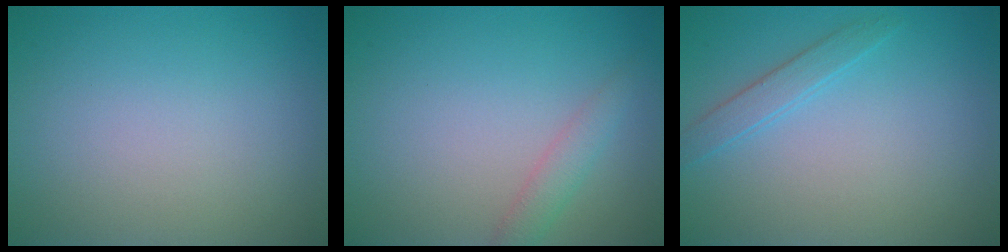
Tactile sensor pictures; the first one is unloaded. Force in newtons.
{"total": 1.7, "press": 1.7, "slide": 0.0}
{"total": 1.6, "press": 1.6, "slide": 0.0}